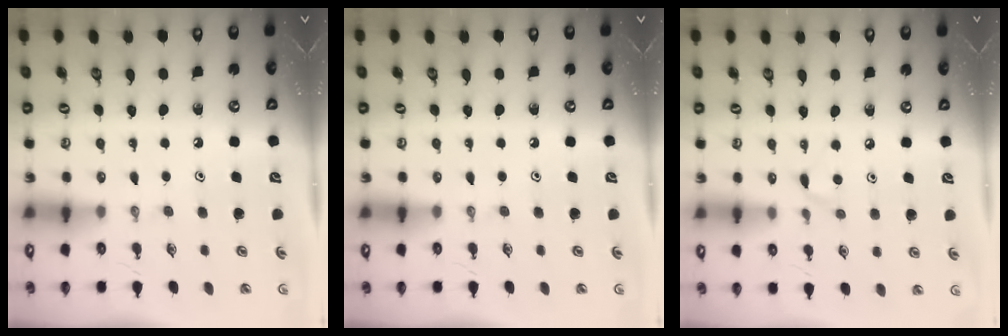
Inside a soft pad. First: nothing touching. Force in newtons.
{"total": 0.0}
{"total": 4.6, "press": 4.5, "slide": 0.6}